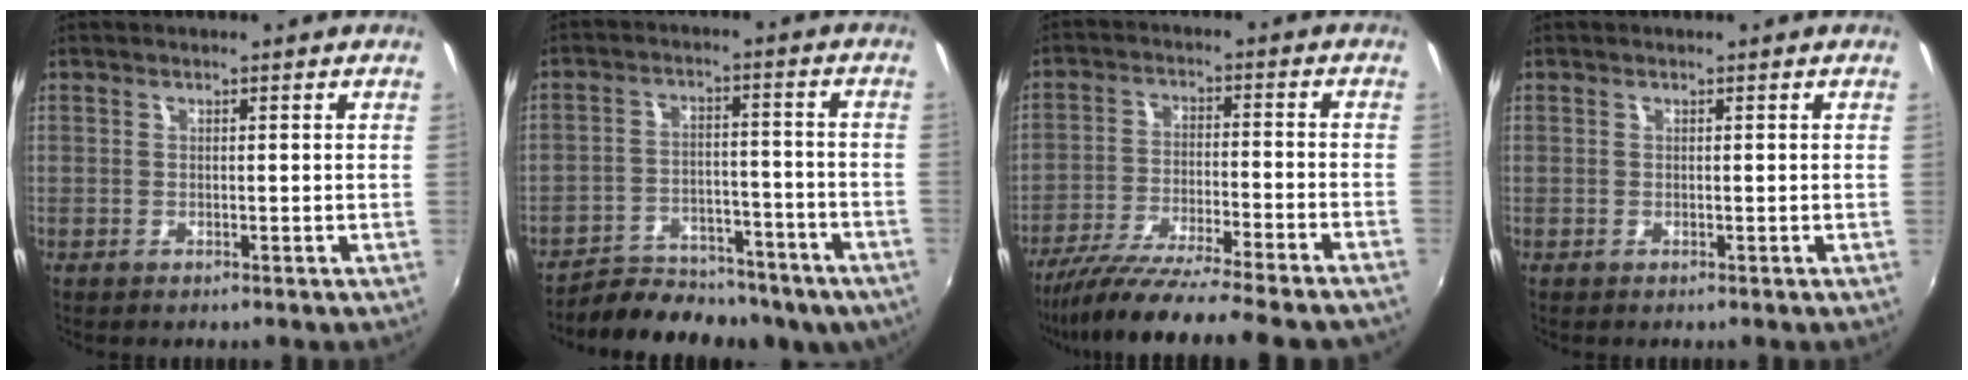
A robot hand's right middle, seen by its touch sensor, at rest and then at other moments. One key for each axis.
{"total": 18.7, "fx": -15.1, "fy": 7.4, "fz": 8.1, "tx": -0.151, "ty": -0.006, "tz": -0.199}
{"total": 20.1, "fx": -17.8, "fy": -1.0, "fz": 9.4, "tx": -0.172, "ty": -0.060, "tz": -0.277}
{"total": 0.0}